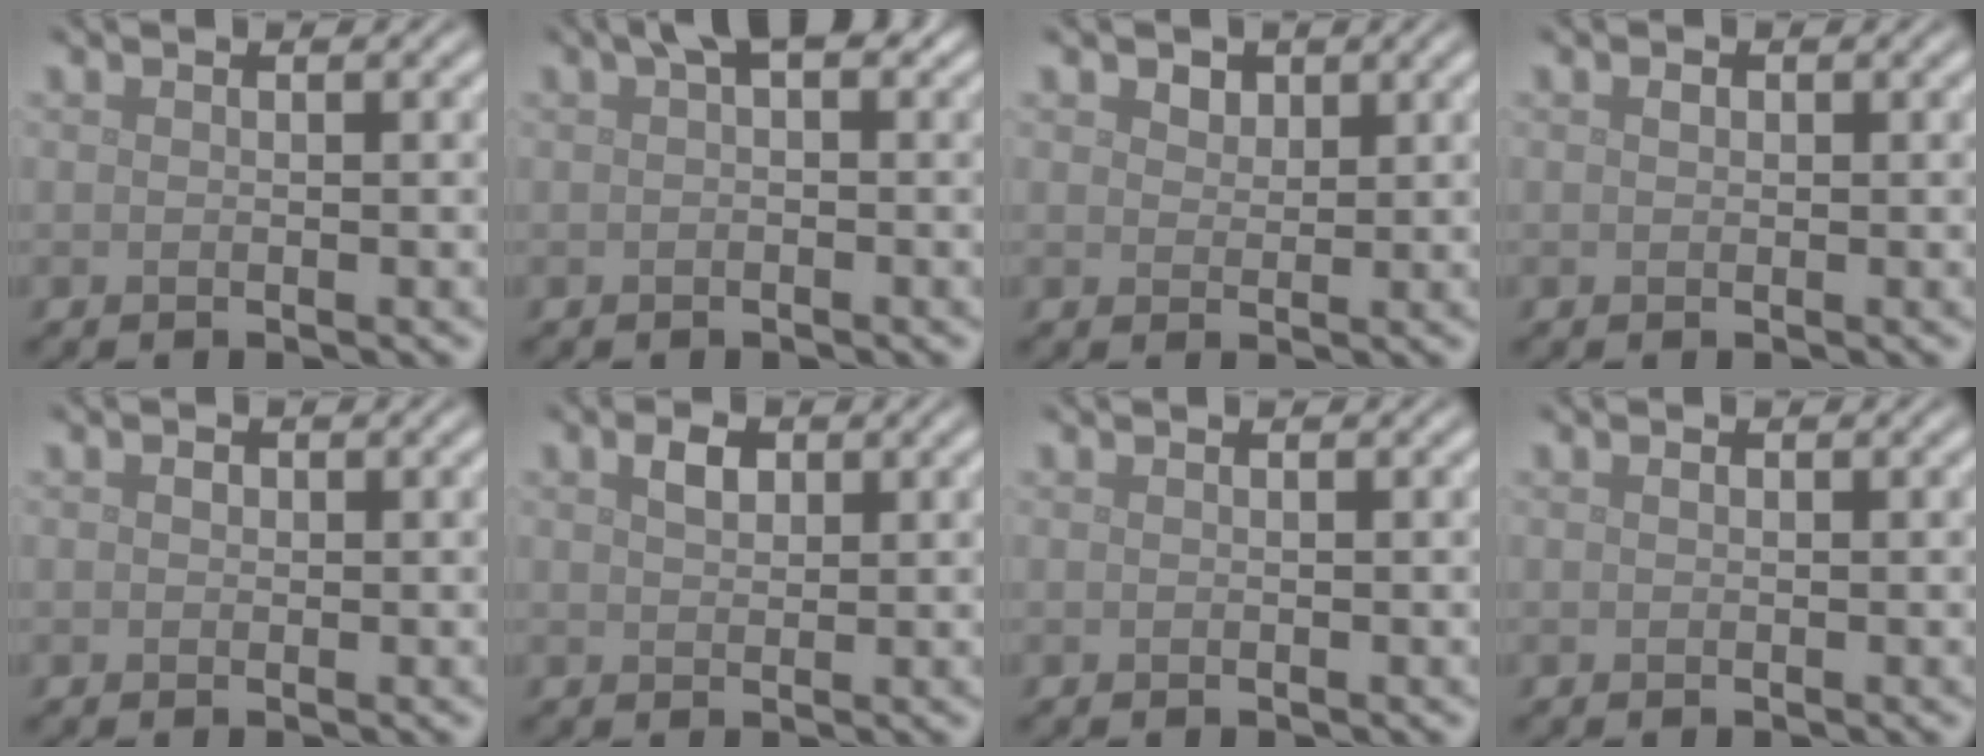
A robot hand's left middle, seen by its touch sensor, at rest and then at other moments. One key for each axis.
{"total": 2.1, "fx": 0.8, "fy": 0.9, "fz": 1.7, "tx": -0.017, "ty": 0.008, "tz": 0.011}
{"total": 1.7, "fx": 1.2, "fy": 1.1, "fz": 0.6, "tx": -0.013, "ty": -0.006, "tz": 0.019}
{"total": 0.6, "fx": 0.2, "fy": 0.4, "fz": 0.3, "tx": -0.005, "ty": -0.001, "tz": 0.001}
{"total": 0.6, "fx": 0.1, "fy": 0.5, "fz": 0.3, "tx": -0.004, "ty": -0.002, "tz": 0.000}
{"total": 1.7, "fx": 0.8, "fy": 1.0, "fz": 1.1, "tx": -0.021, "ty": 0.004, "tz": 0.014}
{"total": 0.0}
{"total": 0.0}